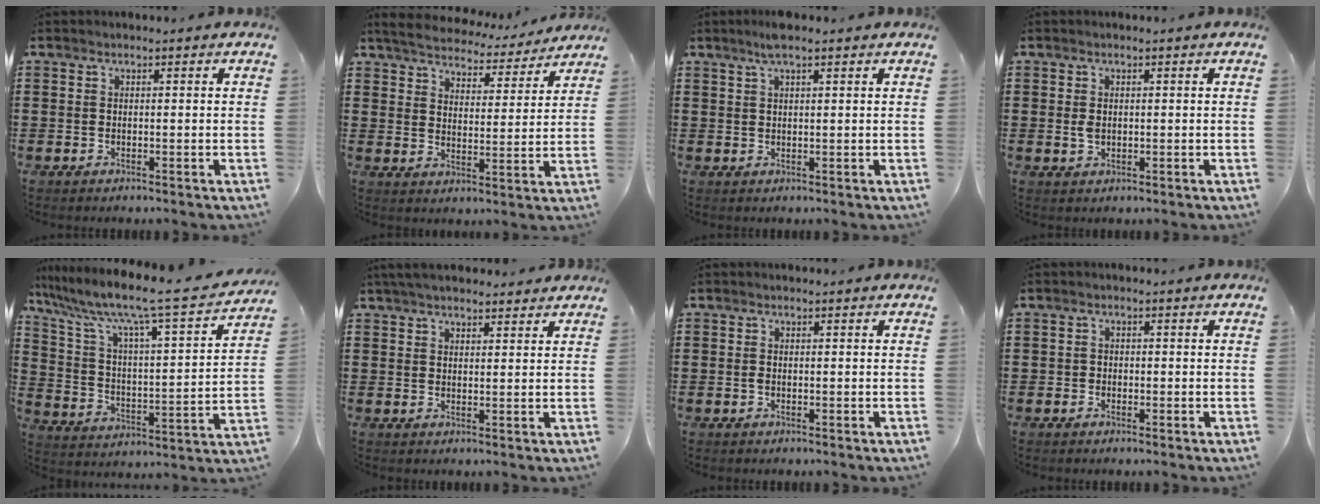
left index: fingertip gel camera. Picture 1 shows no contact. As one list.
[{"total": 5.1, "force": [5.0, 0.5, 0.9], "torque": [-0.045, -0.033, 0.084]}, {"total": 2.8, "force": [2.0, 0.4, 2.0], "torque": [-0.042, 0.004, 0.035]}, {"total": 1.6, "force": [0.2, 1.0, 1.2], "torque": [-0.028, 0.004, 0.003]}, {"total": 9.3, "force": [7.7, 0.2, 5.3], "torque": [-0.135, -0.059, 0.118]}, {"total": 3.7, "force": [3.4, 0.6, 1.2], "torque": [-0.032, 0.001, 0.065]}, {"total": 0.6, "force": [-0.1, 0.3, 0.5], "torque": [-0.013, -0.002, -0.001]}, {"total": 0.9, "force": [-0.3, 0.8, 0.2], "torque": [-0.007, 0.003, -0.008]}]